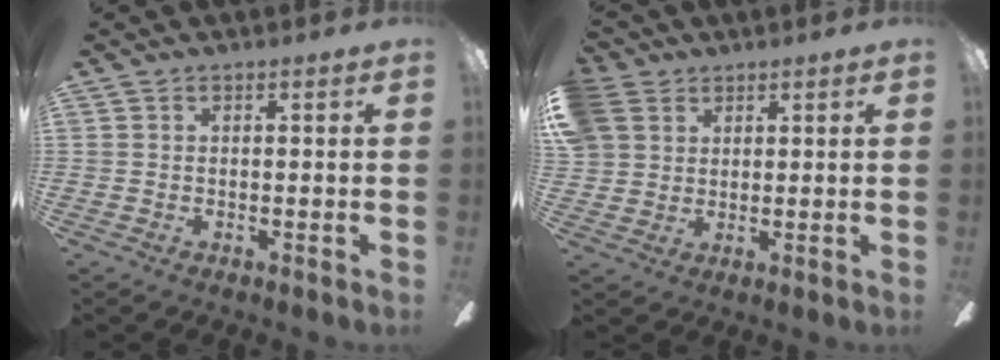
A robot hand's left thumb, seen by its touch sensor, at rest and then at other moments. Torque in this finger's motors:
{"motor_torque": [1.39, 1.41, 1.38, -1.38, 0.21]}